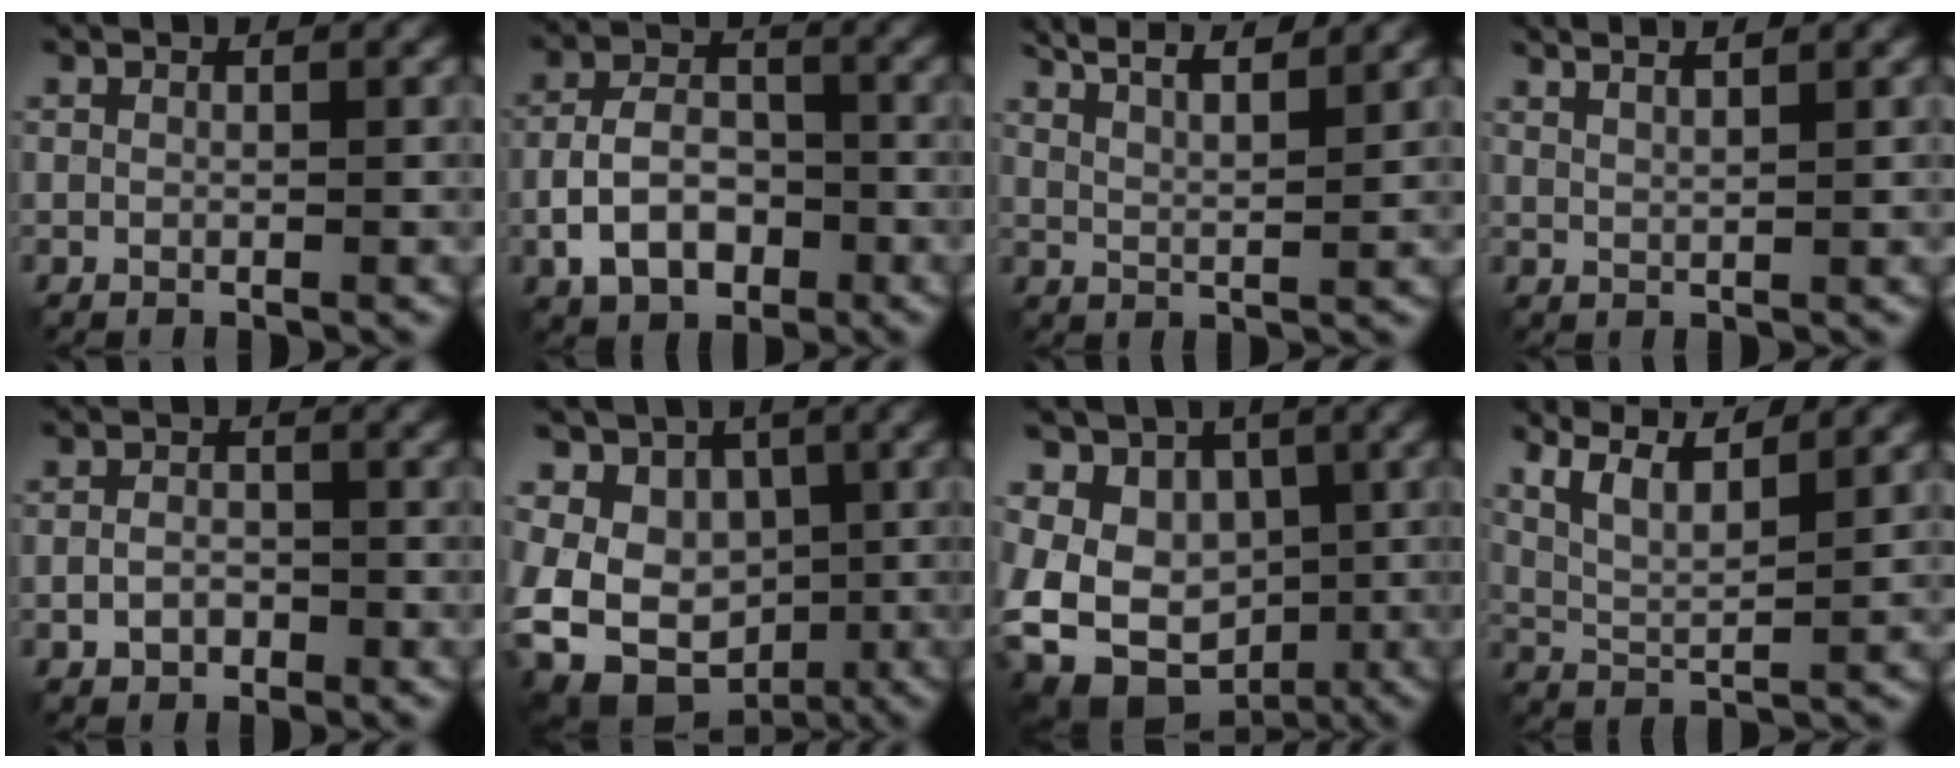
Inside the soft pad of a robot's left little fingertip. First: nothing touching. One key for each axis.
{"total": 5.6, "fx": -2.5, "fy": 3.5, "fz": 3.5, "tx": -0.058, "ty": 0.004, "tz": -0.051}
{"total": 8.7, "fx": 6.5, "fy": 2.3, "fz": 5.2, "tx": -0.061, "ty": 0.021, "tz": 0.064}
{"total": 3.4, "fx": 2.5, "fy": 1.0, "fz": 2.1, "tx": -0.013, "ty": 0.022, "tz": 0.012}
{"total": 2.2, "fx": -1.2, "fy": 1.5, "fz": 1.1, "tx": -0.018, "ty": -0.003, "tz": -0.025}
{"total": 10.5, "fx": -2.6, "fy": 9.0, "fz": 4.7, "tx": -0.069, "ty": 0.005, "tz": -0.065}
{"total": 9.6, "fx": -2.8, "fy": 8.2, "fz": 4.2, "tx": -0.052, "ty": -0.005, "tz": -0.065}
{"total": 6.4, "fx": 4.4, "fy": 1.8, "fz": 4.2, "tx": -0.077, "ty": 0.016, "tz": 0.061}